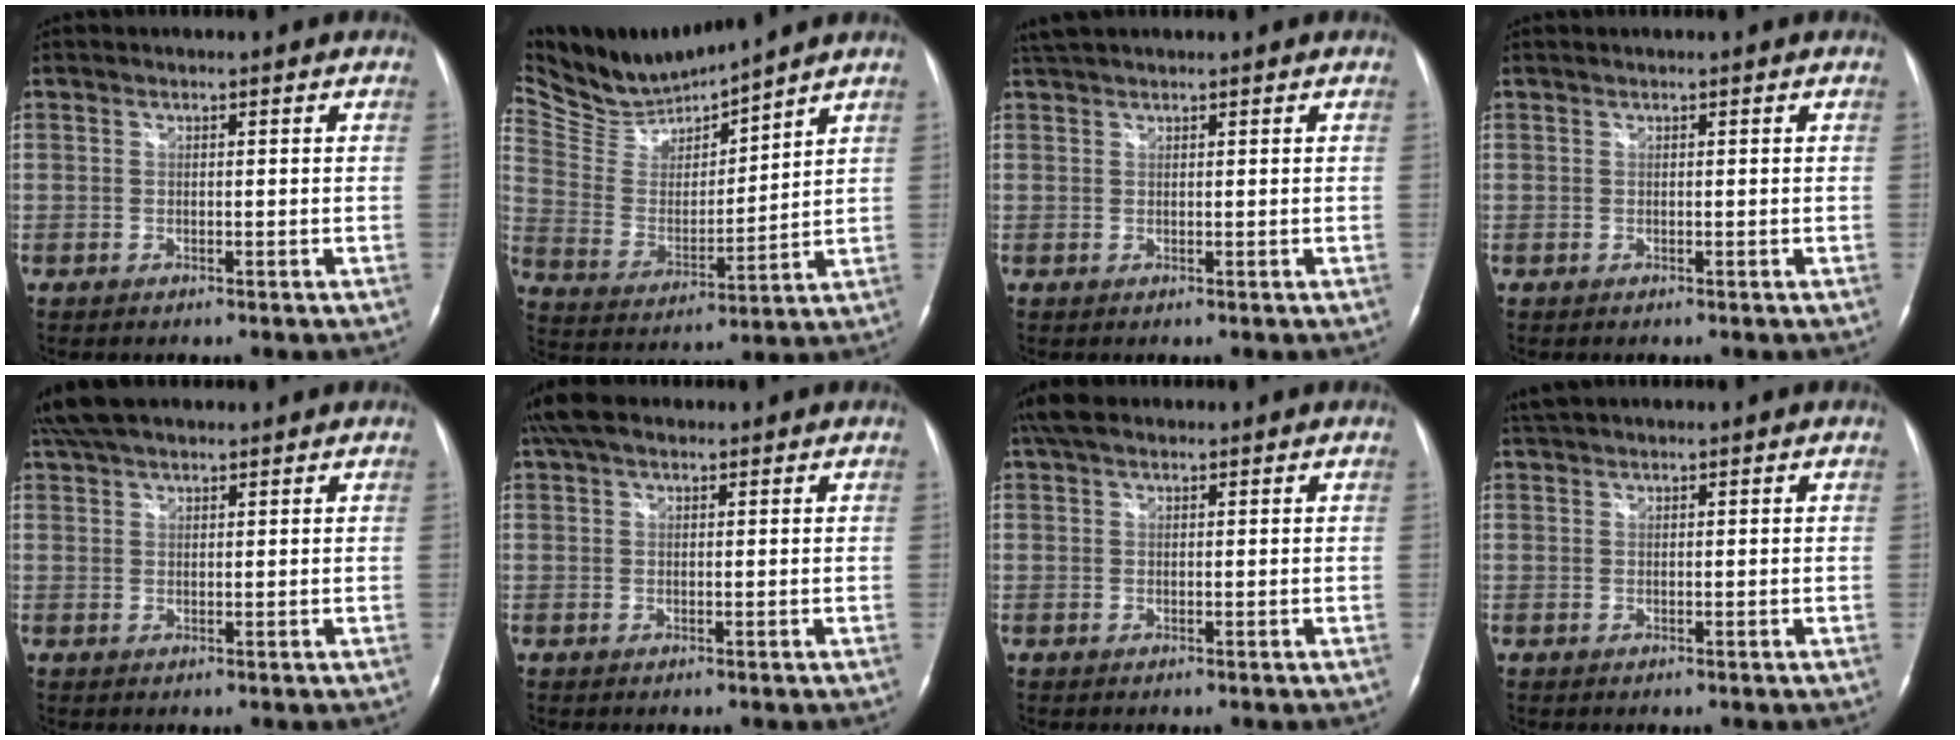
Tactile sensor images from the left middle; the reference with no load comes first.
{"total": 11.6, "force": [11.4, 0.3, 2.0], "torque": [-0.058, 0.001, 0.238]}
{"total": 2.8, "force": [2.6, 0.5, 1.1], "torque": [-0.026, 0.027, 0.050]}
{"total": 0.0}
{"total": 6.7, "force": [5.7, 1.3, 3.1], "torque": [-0.060, 0.039, 0.106]}
{"total": 4.6, "force": [3.3, 2.0, 2.5], "torque": [-0.056, 0.035, 0.064]}
{"total": 3.8, "force": [2.8, 1.6, 2.0], "torque": [-0.047, 0.029, 0.054]}
{"total": 2.2, "force": [2.0, 0.3, 0.8], "torque": [-0.020, 0.025, 0.040]}